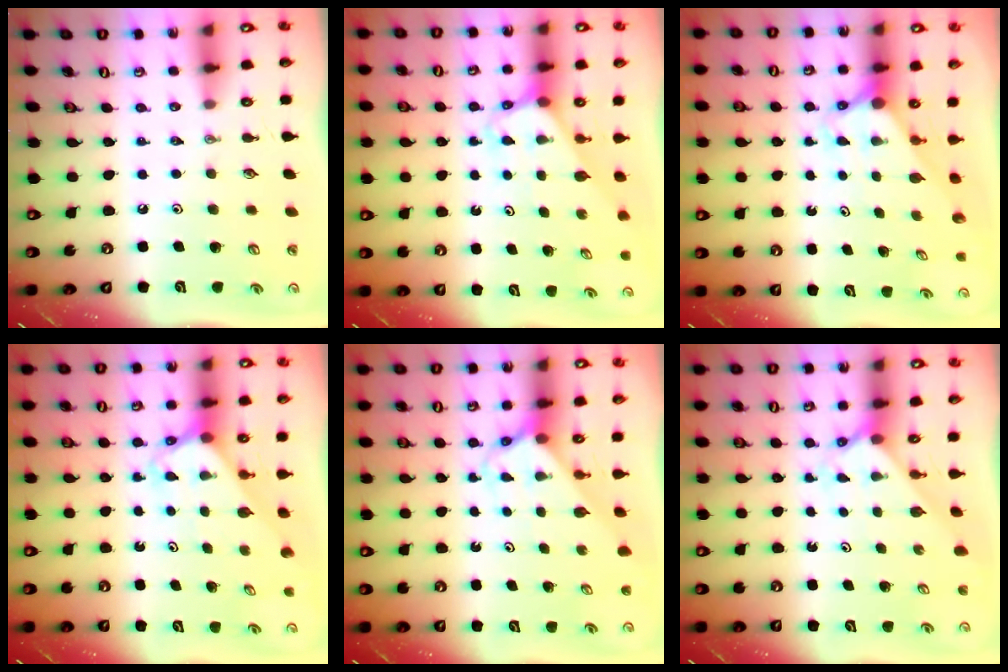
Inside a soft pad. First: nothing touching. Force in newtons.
{"total": 3.1, "press": 3.1, "slide": 0.2}
{"total": 2.7, "press": 2.7, "slide": 0.0}
{"total": 2.6, "press": 2.6, "slide": 0.2}
{"total": 2.6, "press": 2.6, "slide": 0.1}
{"total": 2.2, "press": 2.2, "slide": 0.2}